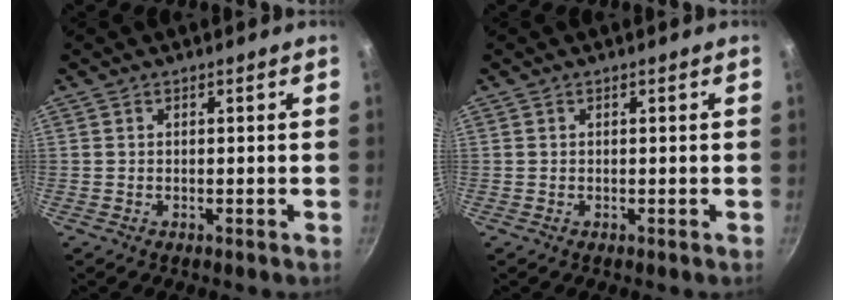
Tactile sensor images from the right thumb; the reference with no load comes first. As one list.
[{"total": 0.0}]